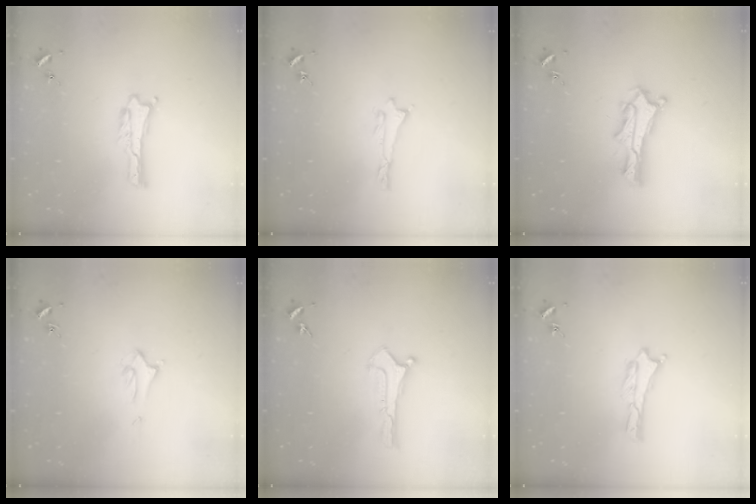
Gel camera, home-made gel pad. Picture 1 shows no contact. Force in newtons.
{"total": 0.0}
{"total": 5.2, "press": 5.2, "slide": 0.6}
{"total": 1.4, "press": 1.4, "slide": 0.2}
{"total": 0.0}
{"total": 0.0}